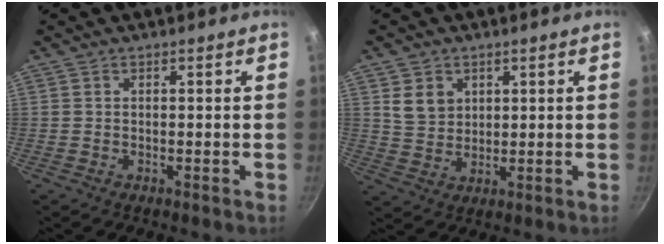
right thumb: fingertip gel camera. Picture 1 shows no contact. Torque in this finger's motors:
{"motor_torque": [-0.59, 0.52, 0.36, -0.31, -0.01]}